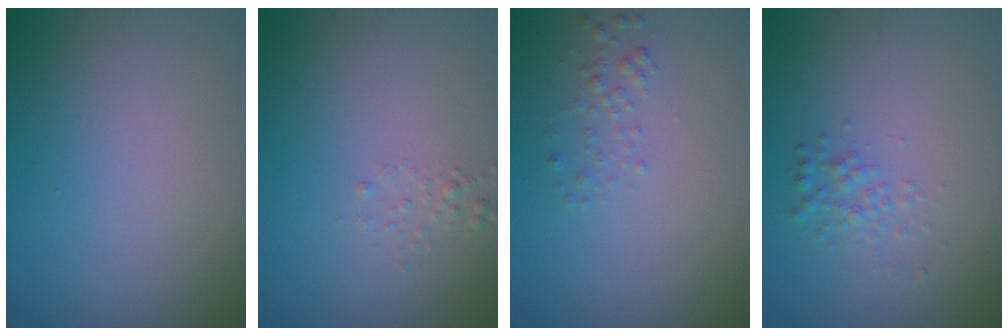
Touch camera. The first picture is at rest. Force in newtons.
{"total": 0.7, "press": 0.7, "slide": 0.1}
{"total": 1.2, "press": 1.2, "slide": 0.1}
{"total": 1.5, "press": 1.5, "slide": 0.1}